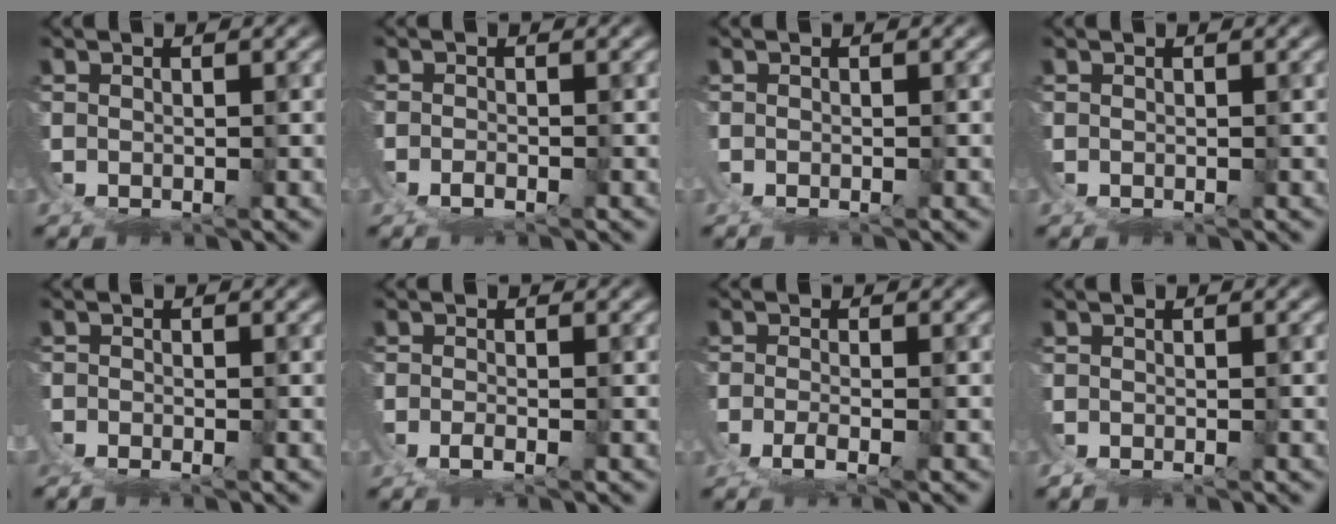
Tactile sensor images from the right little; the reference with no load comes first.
{"total": 1.2, "force": [-1.1, -0.2, 0.3], "torque": [0.003, 0.001, -0.027]}
{"total": 0.6, "force": [-0.2, 0.4, 0.2], "torque": [-0.009, -0.001, -0.005]}
{"total": 0.0}
{"total": 2.1, "force": [-1.7, 1.3, 0.4], "torque": [-0.013, -0.003, -0.036]}
{"total": 1.4, "force": [-1.2, -0.1, 0.6], "torque": [-0.007, -0.002, -0.028]}
{"total": 2.0, "force": [-1.5, 0.1, 1.3], "torque": [-0.020, -0.005, -0.034]}
{"total": 1.0, "force": [-0.6, 0.7, 0.3], "torque": [-0.009, -0.001, -0.014]}